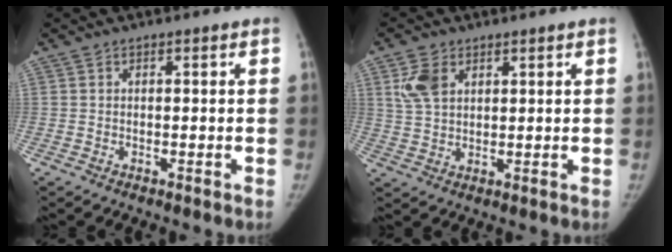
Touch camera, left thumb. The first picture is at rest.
{"total": 5.8, "force": [2.6, 3.7, 3.7], "torque": [-0.067, -0.002, 0.056]}